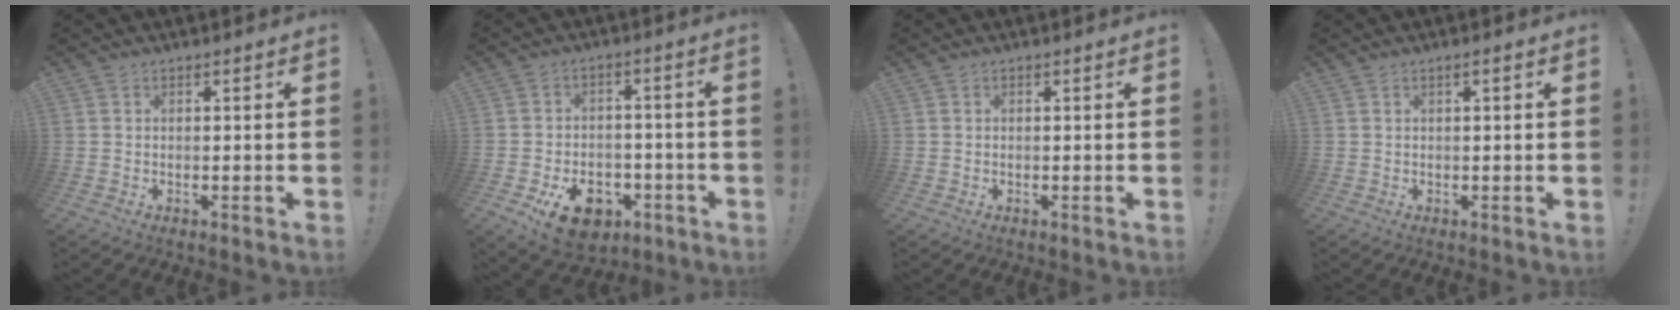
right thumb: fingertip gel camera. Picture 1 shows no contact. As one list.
[{"total": 11.9, "force": [-6.1, 7.7, 6.7], "torque": [-0.092, 0.046, -0.098]}, {"total": 0.0}, {"total": 1.2, "force": [0.2, 0.0, 1.2], "torque": [-0.020, 0.000, 0.002]}]